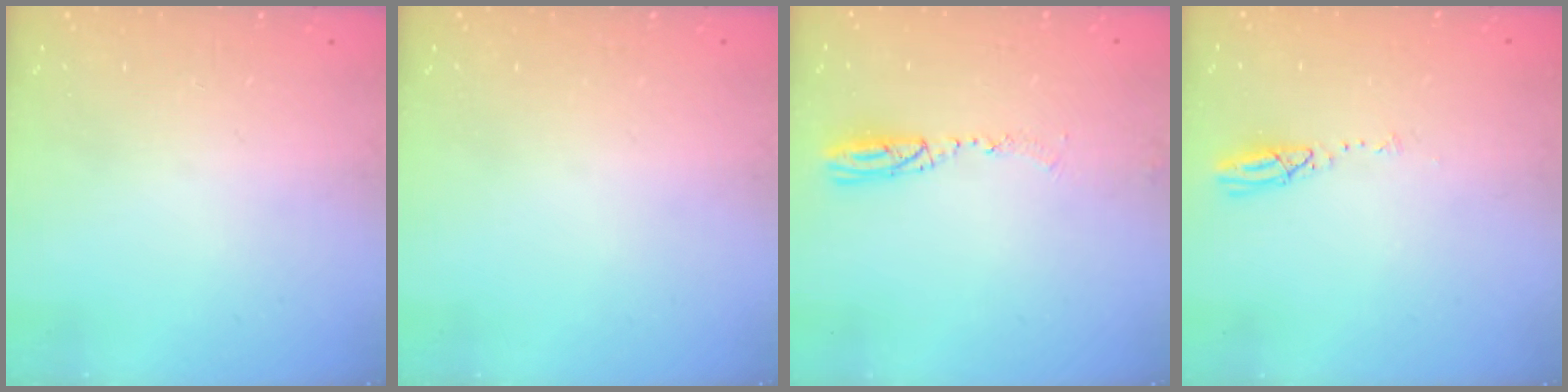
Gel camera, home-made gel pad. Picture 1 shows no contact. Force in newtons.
{"total": 0.0}
{"total": 5.0, "press": 4.9, "slide": 0.9}
{"total": 3.6, "press": 3.6, "slide": 0.2}